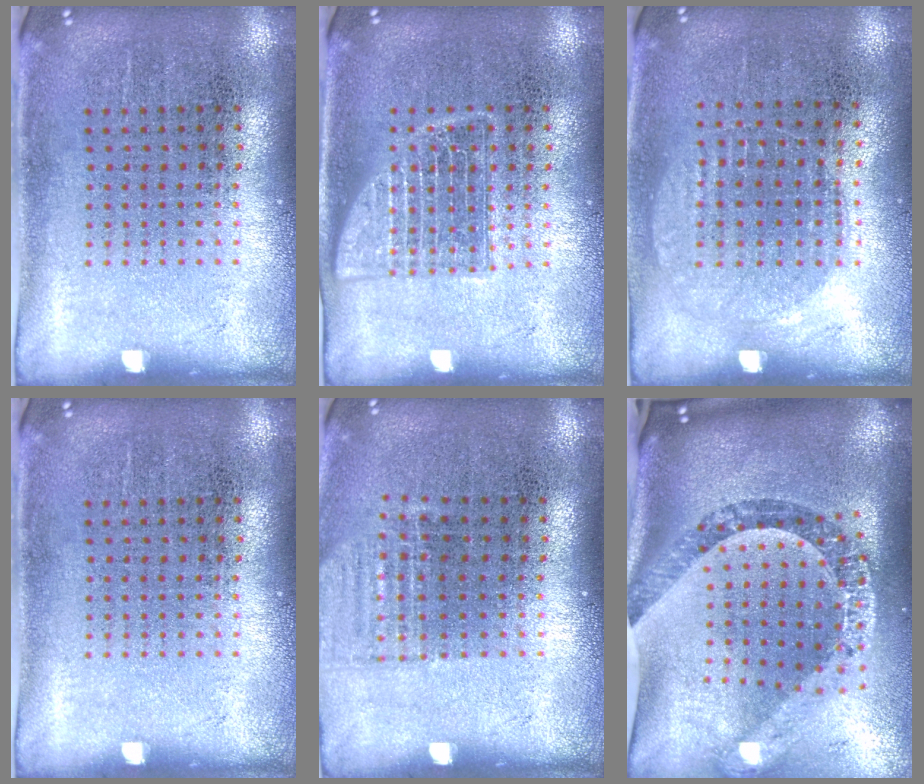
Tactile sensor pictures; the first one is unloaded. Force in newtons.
{"total": 2.6, "press": 2.5, "slide": 0.4}
{"total": 1.0, "press": 0.9, "slide": 0.4}
{"total": 0.0}
{"total": 0.9, "press": 0.9, "slide": 0.3}
{"total": 2.8, "press": 2.1, "slide": 1.8}